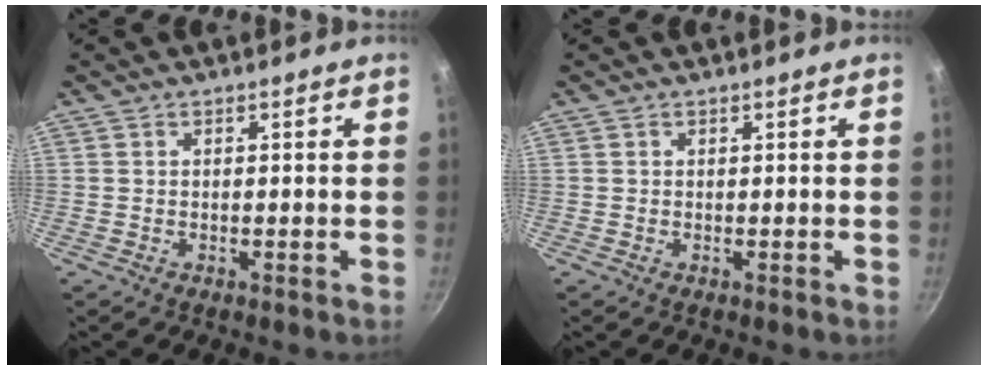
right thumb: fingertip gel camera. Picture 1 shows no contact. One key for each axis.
{"total": 0.0}